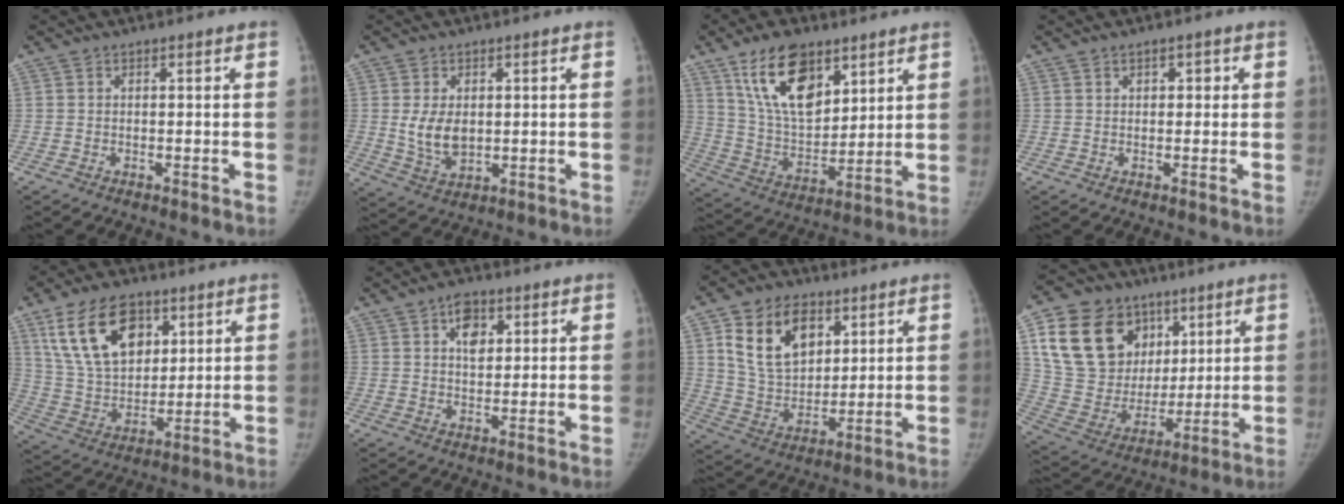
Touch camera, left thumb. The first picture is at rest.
{"total": 6.9, "force": [0.7, 4.6, 5.1], "torque": [-0.080, -0.012, 0.025]}
{"total": 16.7, "force": [9.5, 8.9, 10.5], "torque": [-0.144, -0.048, 0.183]}
{"total": 2.0, "force": [0.7, 1.4, 1.3], "torque": [-0.006, 0.001, 0.008]}
{"total": 17.8, "force": [8.4, 10.9, 11.2], "torque": [-0.167, -0.029, 0.167]}
{"total": 5.6, "force": [2.3, 3.5, 3.7], "torque": [-0.038, -0.006, 0.034]}
{"total": 16.3, "force": [6.9, 11.0, 9.9], "torque": [-0.138, -0.025, 0.137]}
{"total": 23.5, "force": [9.8, 17.6, 12.0], "torque": [-0.192, -0.006, 0.188]}